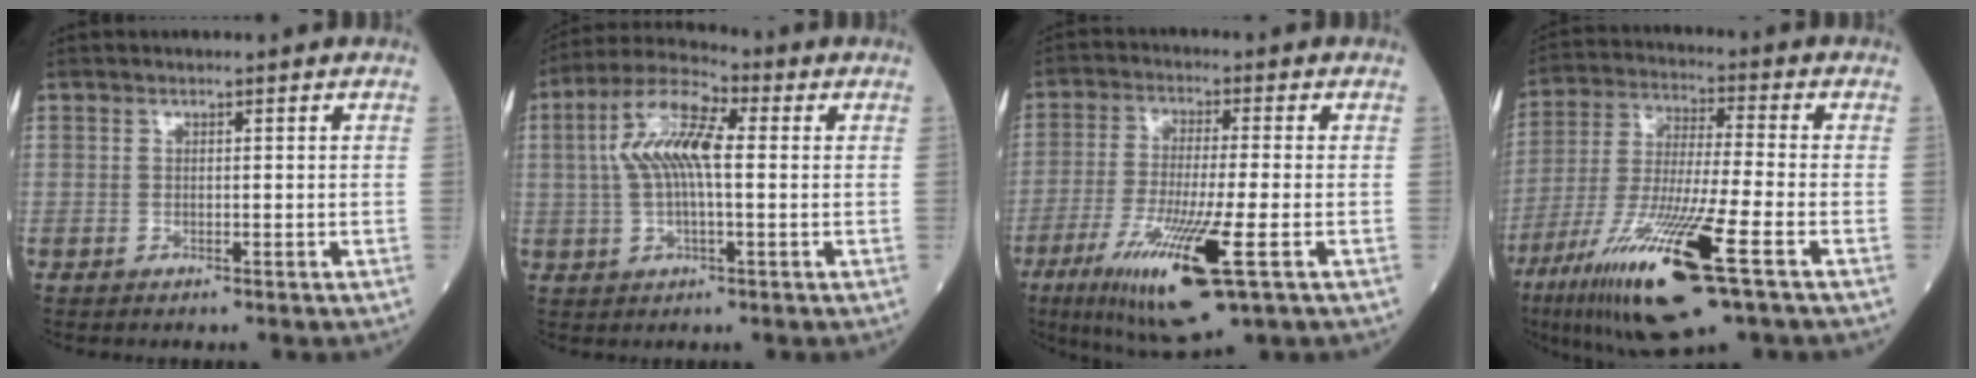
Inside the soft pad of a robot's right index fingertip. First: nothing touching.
{"total": 9.8, "force": [1.2, 2.9, 9.2], "torque": [-0.194, 0.025, 0.019]}
{"total": 14.4, "force": [-6.0, 1.1, 13.0], "torque": [-0.256, -0.040, -0.098]}
{"total": 18.7, "force": [-9.2, 1.3, 16.2], "torque": [-0.329, -0.047, -0.164]}